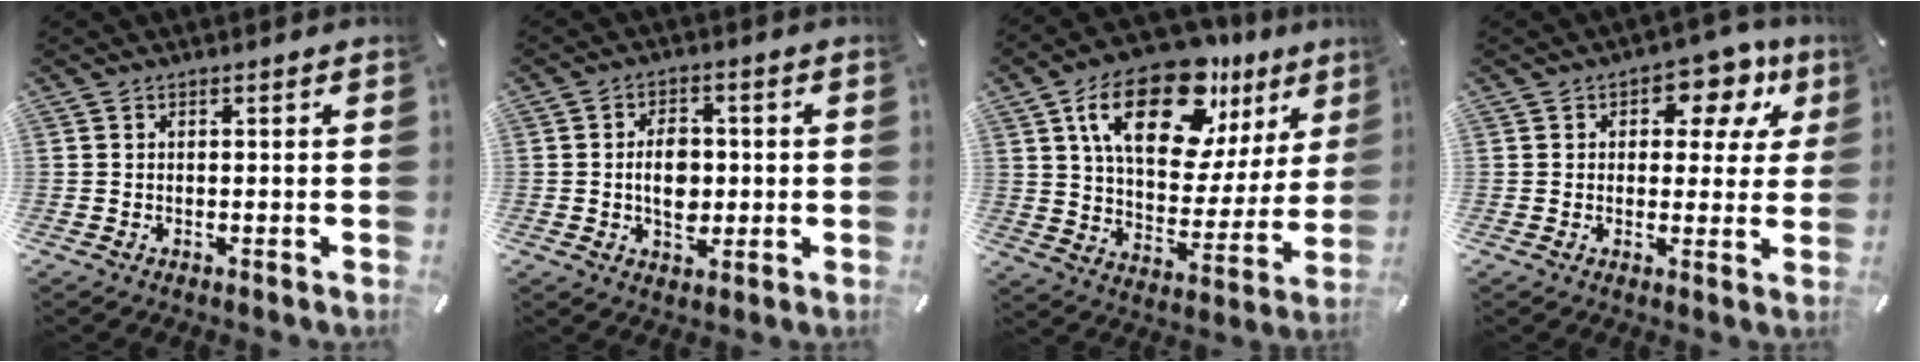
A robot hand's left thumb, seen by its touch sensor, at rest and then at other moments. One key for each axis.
{"total": 7.5, "fx": -0.4, "fy": 5.4, "fz": 5.2, "tx": -0.088, "ty": -0.003, "tz": -0.011}
{"total": 22.1, "fx": 13.7, "fy": 11.2, "fz": 13.2, "tx": -0.222, "ty": -0.072, "tz": 0.235}
{"total": 10.3, "fx": 4.9, "fy": 6.4, "fz": 6.3, "tx": -0.070, "ty": -0.024, "tz": 0.079}